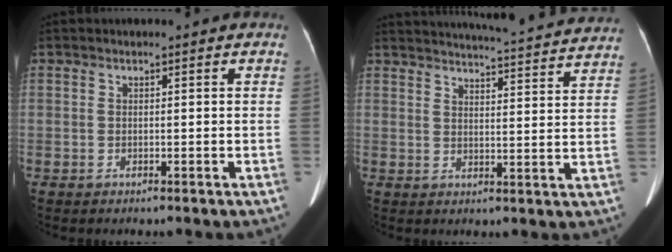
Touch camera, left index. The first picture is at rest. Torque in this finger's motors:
{"motor_torque": [-0.03, -0.38, -0.06, 0.00]}